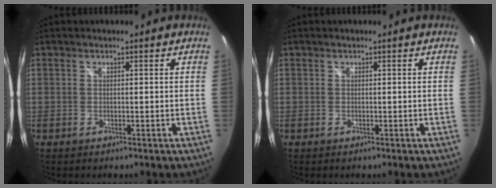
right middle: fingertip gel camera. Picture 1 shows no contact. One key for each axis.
{"total": 0.0}